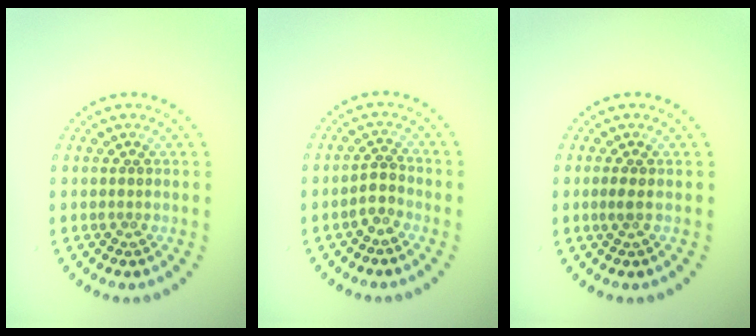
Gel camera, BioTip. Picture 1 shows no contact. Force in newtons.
{"total": 1.7, "press": 1.3, "slide": 1.1}
{"total": 0.9, "press": 0.7, "slide": 0.5}